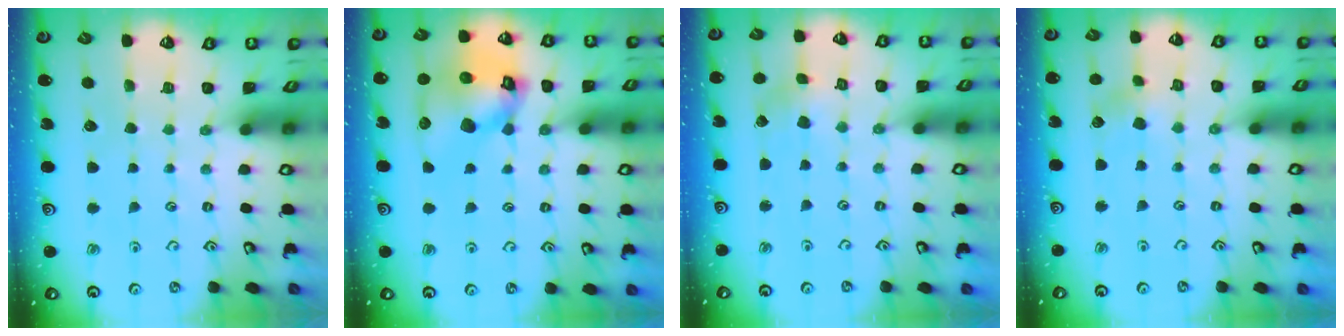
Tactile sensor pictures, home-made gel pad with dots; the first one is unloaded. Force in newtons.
{"total": 15.9, "press": 15.7, "slide": 2.3}
{"total": 2.3, "press": 2.3, "slide": 0.3}
{"total": 1.8, "press": 1.8, "slide": 0.3}